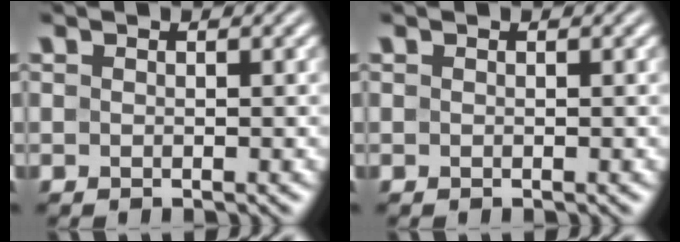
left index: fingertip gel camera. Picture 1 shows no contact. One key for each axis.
{"total": 0.0}